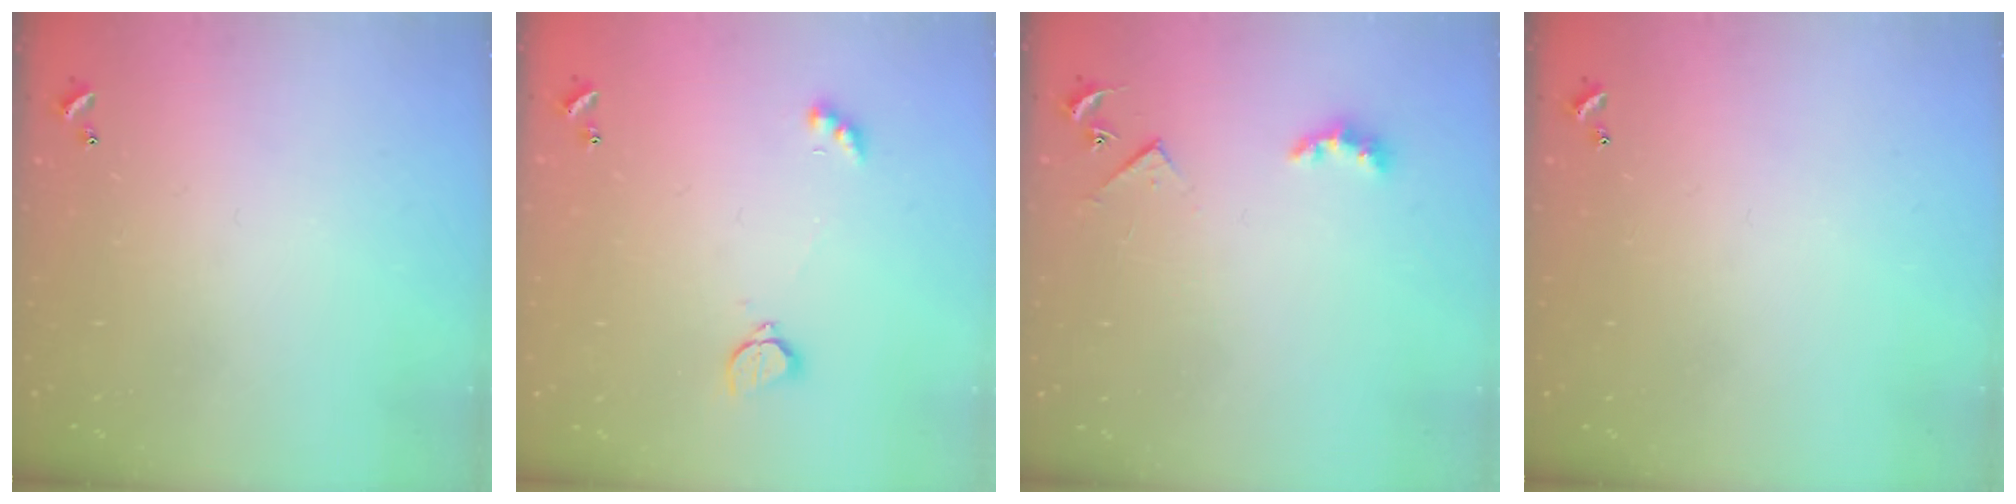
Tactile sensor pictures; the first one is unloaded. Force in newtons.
{"total": 2.4, "press": 2.3, "slide": 0.8}
{"total": 3.6, "press": 3.6, "slide": 0.6}
{"total": 0.0}